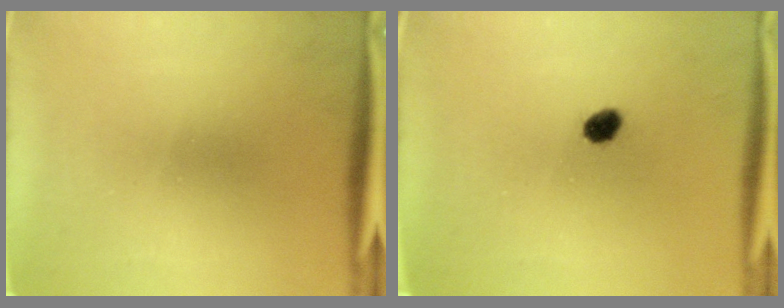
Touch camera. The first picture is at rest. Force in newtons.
{"total": 3.0}